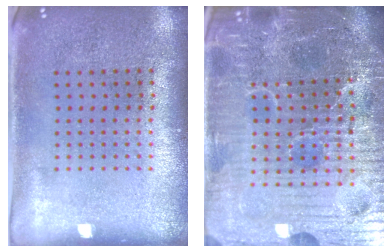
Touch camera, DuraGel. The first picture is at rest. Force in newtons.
{"total": 7.3, "press": 6.6, "slide": 3.1}